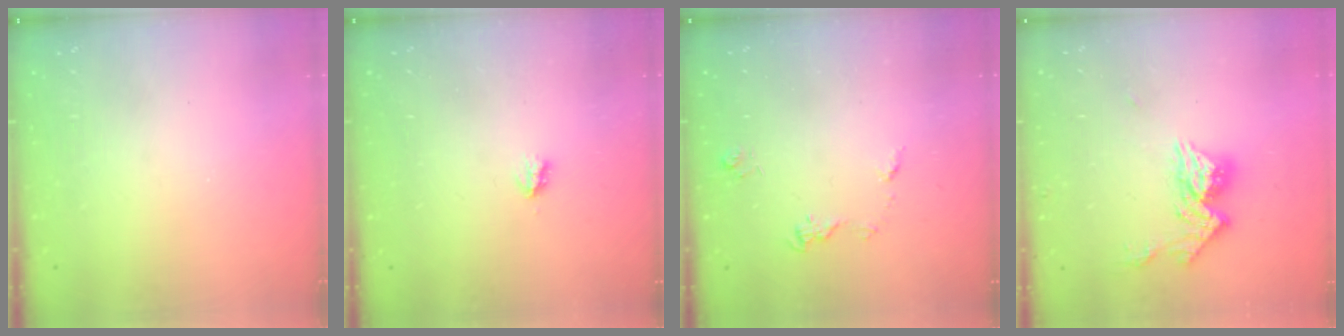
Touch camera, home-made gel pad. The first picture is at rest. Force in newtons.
{"total": 1.7, "press": 1.7, "slide": 0.3}
{"total": 5.7, "press": 5.7, "slide": 0.6}
{"total": 11.7, "press": 11.7, "slide": 0.8}